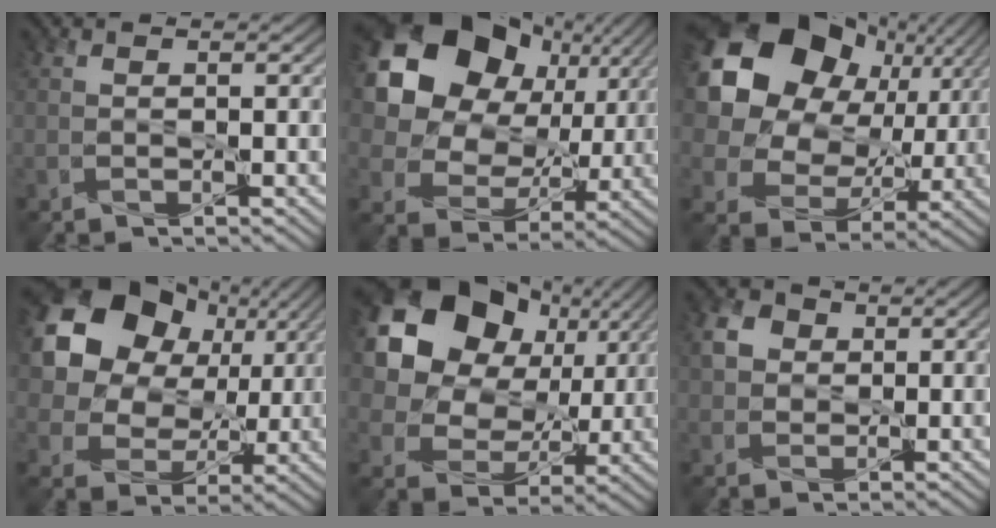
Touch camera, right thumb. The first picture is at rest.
{"total": 20.7, "force": [7.4, 16.5, 10.0], "torque": [-0.270, 0.042, 0.155]}
{"total": 23.6, "force": [8.1, 19.1, 11.1], "torque": [-0.306, 0.037, 0.159]}
{"total": 16.1, "force": [5.6, 12.7, 8.2], "torque": [-0.197, 0.032, 0.108]}
{"total": 18.4, "force": [6.8, 14.5, 9.1], "torque": [-0.236, 0.045, 0.143]}
{"total": 3.9, "force": [1.1, 3.3, 1.8], "torque": [-0.048, 0.008, 0.020]}